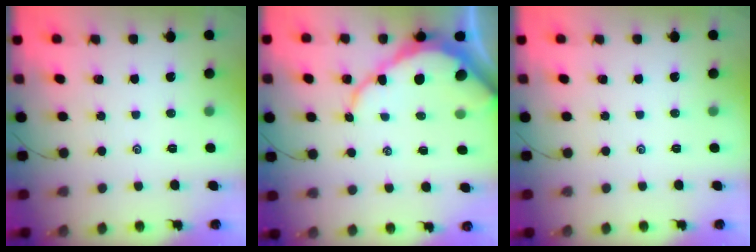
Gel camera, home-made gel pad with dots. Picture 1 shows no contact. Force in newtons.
{"total": 10.2, "press": 10.1, "slide": 1.0}
{"total": 0.0}